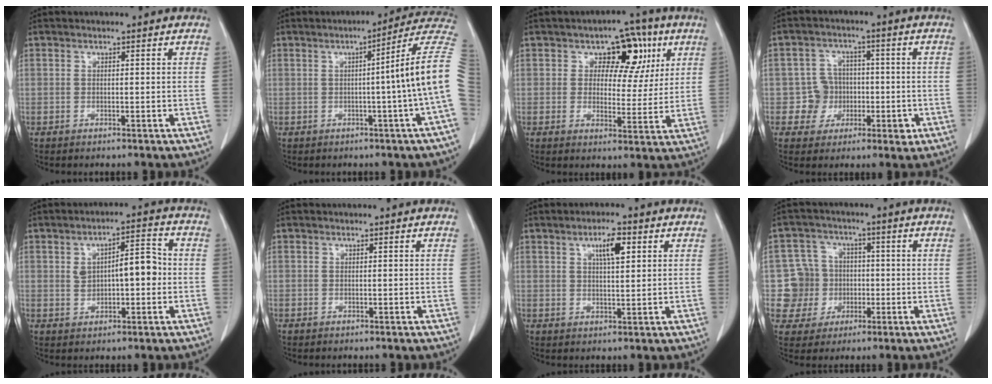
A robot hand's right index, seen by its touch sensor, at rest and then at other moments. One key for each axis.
{"total": 11.1, "fx": -0.5, "fy": -2.4, "fz": 10.8, "tx": -0.119, "ty": 0.013, "tz": -0.016}
{"total": 8.5, "fx": 3.5, "fy": 5.6, "fz": 5.3, "tx": -0.049, "ty": 0.017, "tz": 0.046}
{"total": 6.1, "fx": -1.0, "fy": 5.9, "fz": 1.0, "tx": 0.000, "ty": 0.021, "tz": -0.009}
{"total": 7.0, "fx": 0.2, "fy": 2.8, "fz": 6.4, "tx": -0.102, "ty": 0.024, "tz": 0.008}
{"total": 0.0}
{"total": 4.7, "fx": 2.0, "fy": 1.1, "fz": 4.1, "tx": -0.073, "ty": 0.001, "tz": 0.036}
{"total": 7.8, "fx": -0.6, "fy": 7.7, "fz": 0.6, "tx": -0.012, "ty": 0.018, "tz": -0.004}